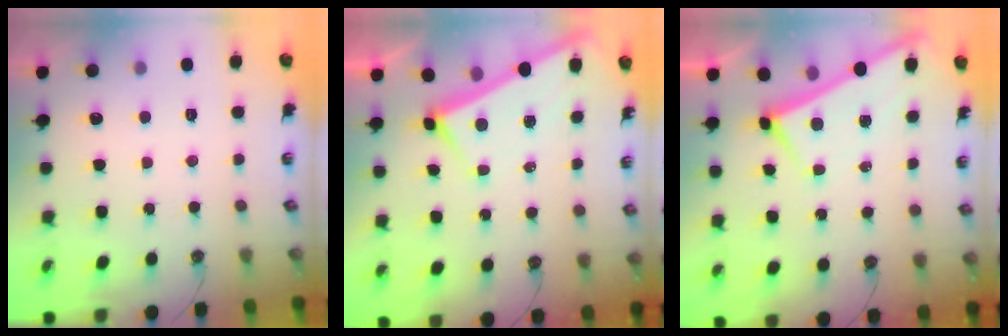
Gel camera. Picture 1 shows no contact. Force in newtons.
{"total": 2.9, "press": 2.9, "slide": 0.4}
{"total": 1.7, "press": 1.7, "slide": 0.1}